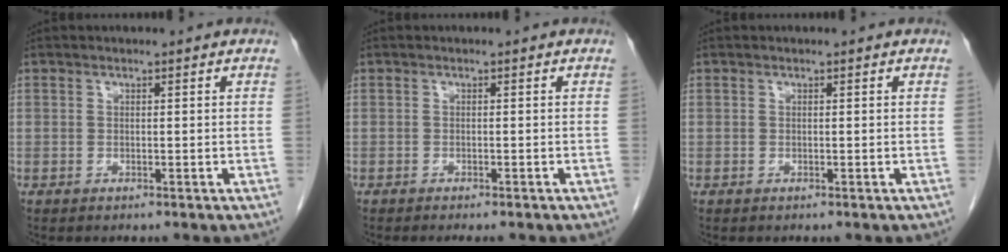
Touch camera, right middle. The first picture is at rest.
{"total": 2.9, "force": [-2.5, 0.5, 1.4], "torque": [-0.013, -0.005, -0.030]}
{"total": 0.0}